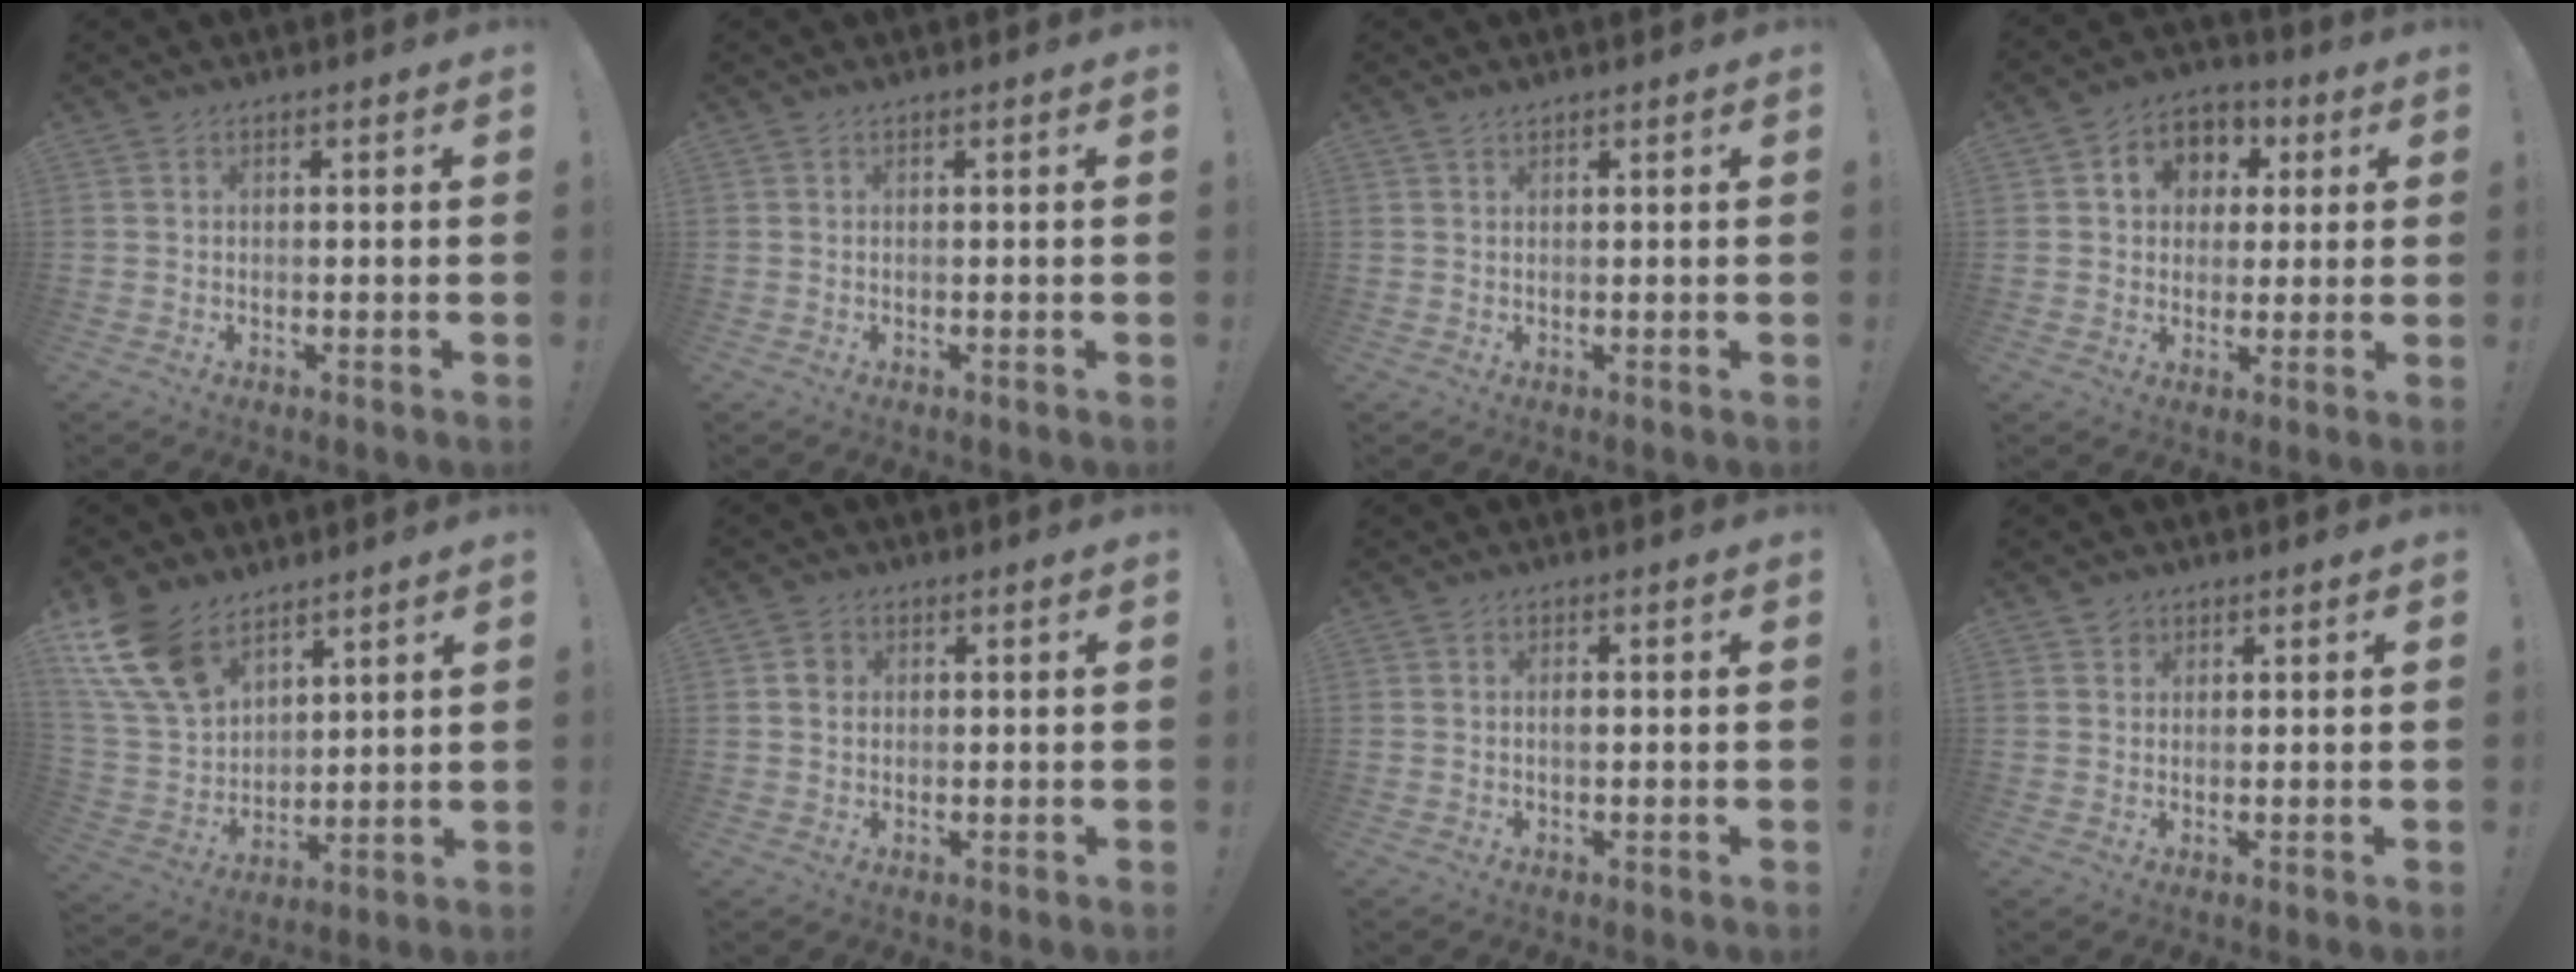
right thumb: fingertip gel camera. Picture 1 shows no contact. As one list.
[{"total": 0.5, "force": [0.3, -0.2, 0.3], "torque": [-0.007, 0.000, 0.005]}, {"total": 1.2, "force": [1.1, 0.1, 0.5], "torque": [-0.001, -0.004, 0.019]}, {"total": 9.1, "force": [2.0, 8.1, 3.8], "torque": [-0.049, -0.001, 0.042]}, {"total": 16.6, "force": [10.6, 9.6, 8.4], "torque": [-0.173, -0.057, 0.205]}, {"total": 3.1, "force": [0.7, 2.7, 1.3], "torque": [-0.012, 0.001, 0.011]}, {"total": 1.0, "force": [-0.1, 0.5, 0.9], "torque": [-0.011, 0.001, -0.004]}, {"total": 1.7, "force": [1.3, 1.1, 0.1], "torque": [0.001, -0.003, 0.022]}]